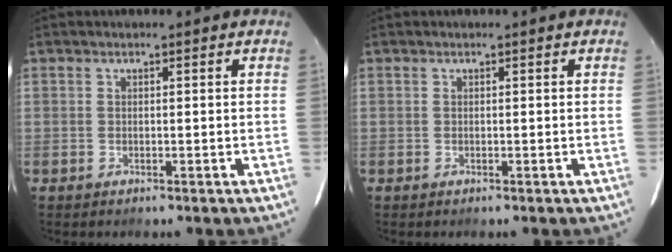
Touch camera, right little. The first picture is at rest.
{"total": 0.0}